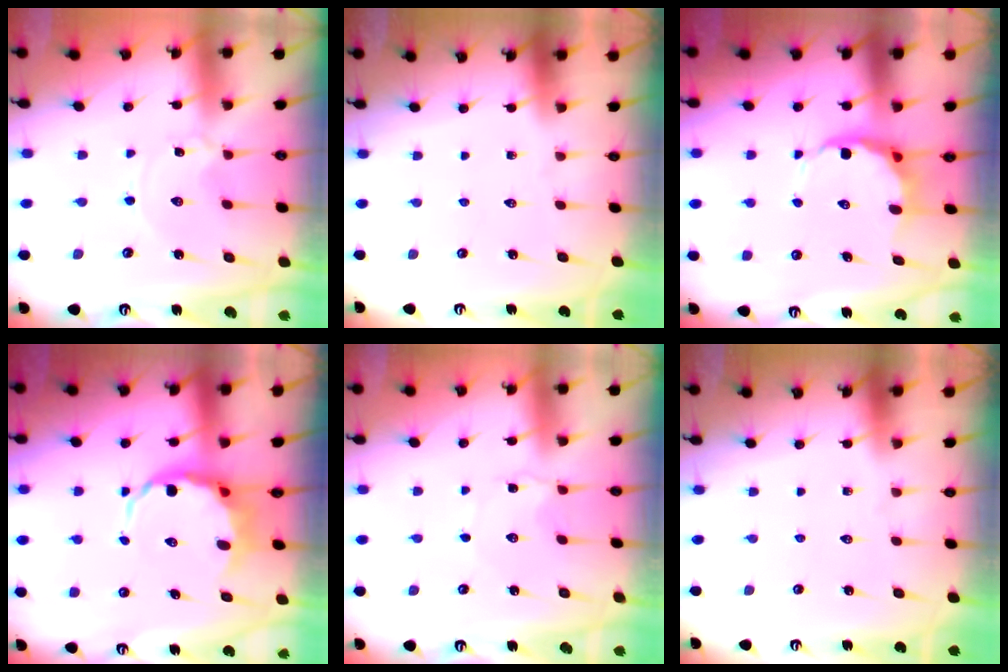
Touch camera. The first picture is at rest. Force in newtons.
{"total": 0.0}
{"total": 7.0, "press": 6.9, "slide": 1.5}
{"total": 7.3, "press": 6.8, "slide": 2.6}
{"total": 2.5, "press": 2.5, "slide": 0.3}
{"total": 0.0}